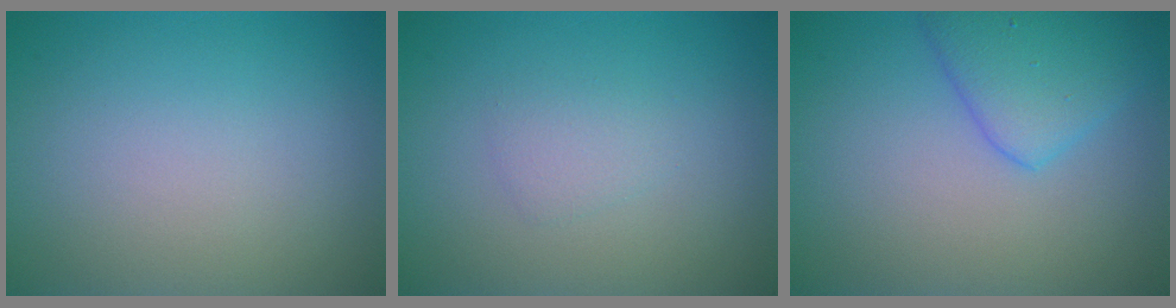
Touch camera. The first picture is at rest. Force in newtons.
{"total": 1.2, "press": 1.2, "slide": 0.0}
{"total": 3.9, "press": 3.9, "slide": 0.2}